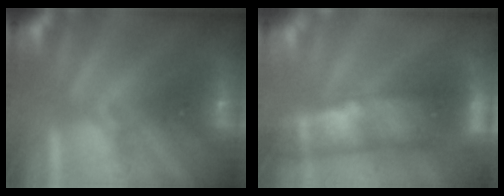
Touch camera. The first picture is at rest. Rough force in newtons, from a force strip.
{"total": 7.4}